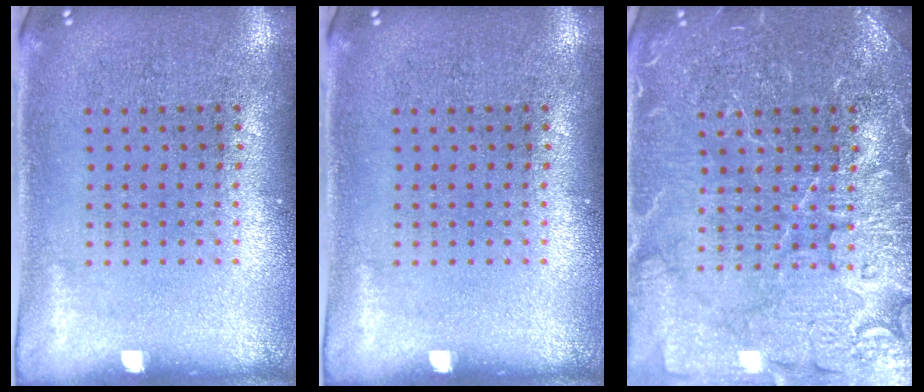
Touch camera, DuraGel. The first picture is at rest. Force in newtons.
{"total": 0.0}
{"total": 6.7, "press": 6.6, "slide": 1.0}